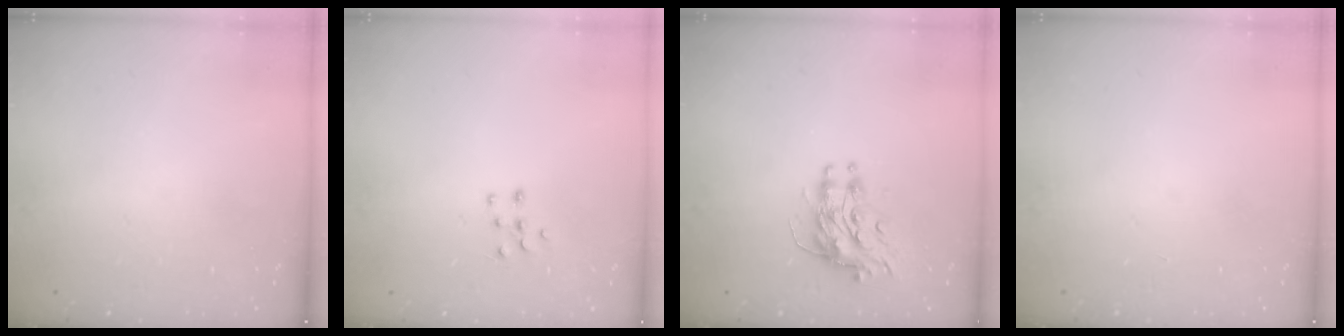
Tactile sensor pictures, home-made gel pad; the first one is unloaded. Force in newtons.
{"total": 5.3, "press": 5.2, "slide": 0.4}
{"total": 9.0, "press": 9.0, "slide": 0.7}
{"total": 0.0}